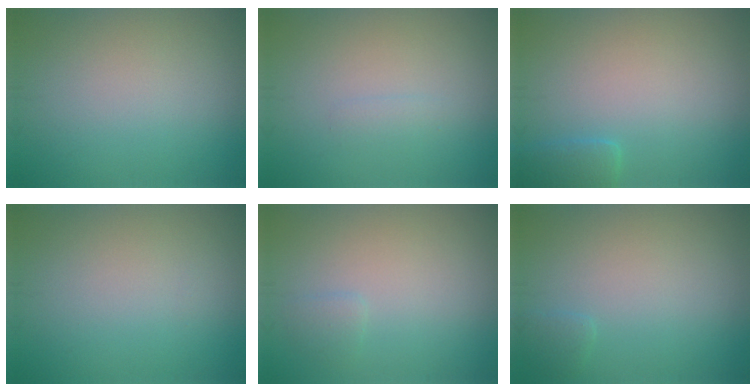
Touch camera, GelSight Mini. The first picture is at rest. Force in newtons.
{"total": 0.7, "press": 0.7, "slide": 0.1}
{"total": 1.7, "press": 1.7, "slide": 0.1}
{"total": 0.0}
{"total": 0.8, "press": 0.8, "slide": 0.1}
{"total": 0.8, "press": 0.8, "slide": 0.1}